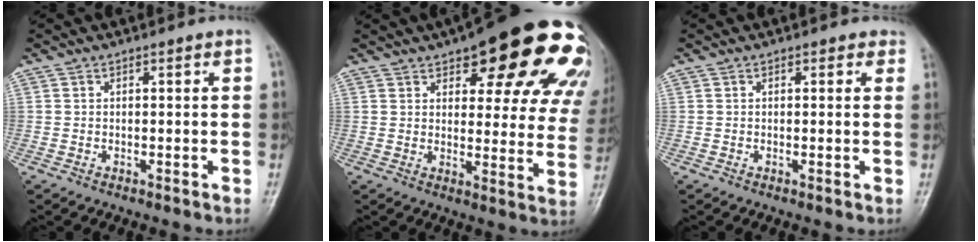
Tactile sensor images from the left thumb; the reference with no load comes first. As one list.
[{"total": 26.3, "force": [15.3, 9.6, 19.1], "torque": [-0.197, -0.035, 0.187]}, {"total": 1.5, "force": [0.9, 0.9, 0.8], "torque": [0.007, 0.000, 0.004]}]